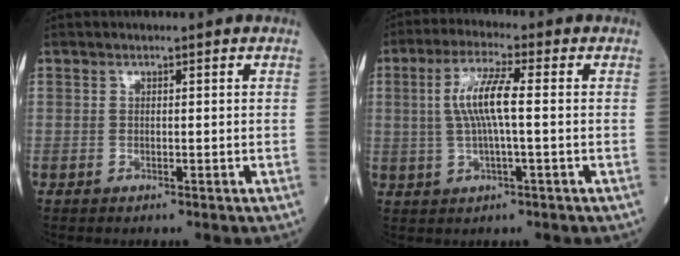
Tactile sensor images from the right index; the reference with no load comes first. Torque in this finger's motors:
{"motor_torque": [1.39, 0.17, 0.70, 0.20]}